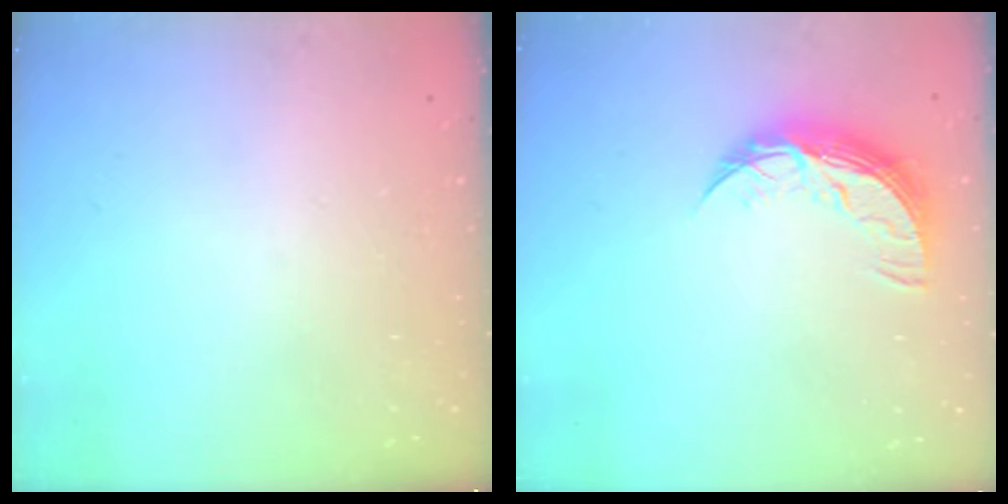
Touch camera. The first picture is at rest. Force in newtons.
{"total": 9.1, "press": 9.1, "slide": 0.4}